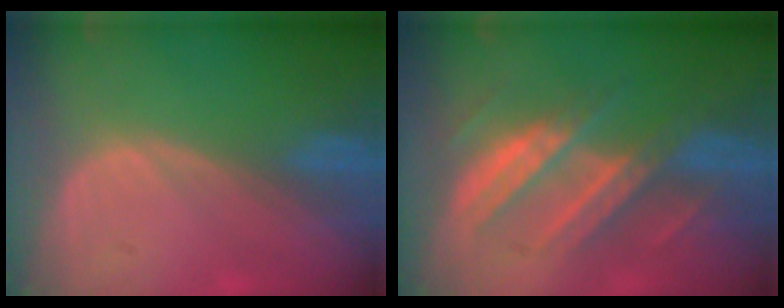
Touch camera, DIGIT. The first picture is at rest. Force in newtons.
{"total": 7.9, "press": 7.9, "slide": 0.4}